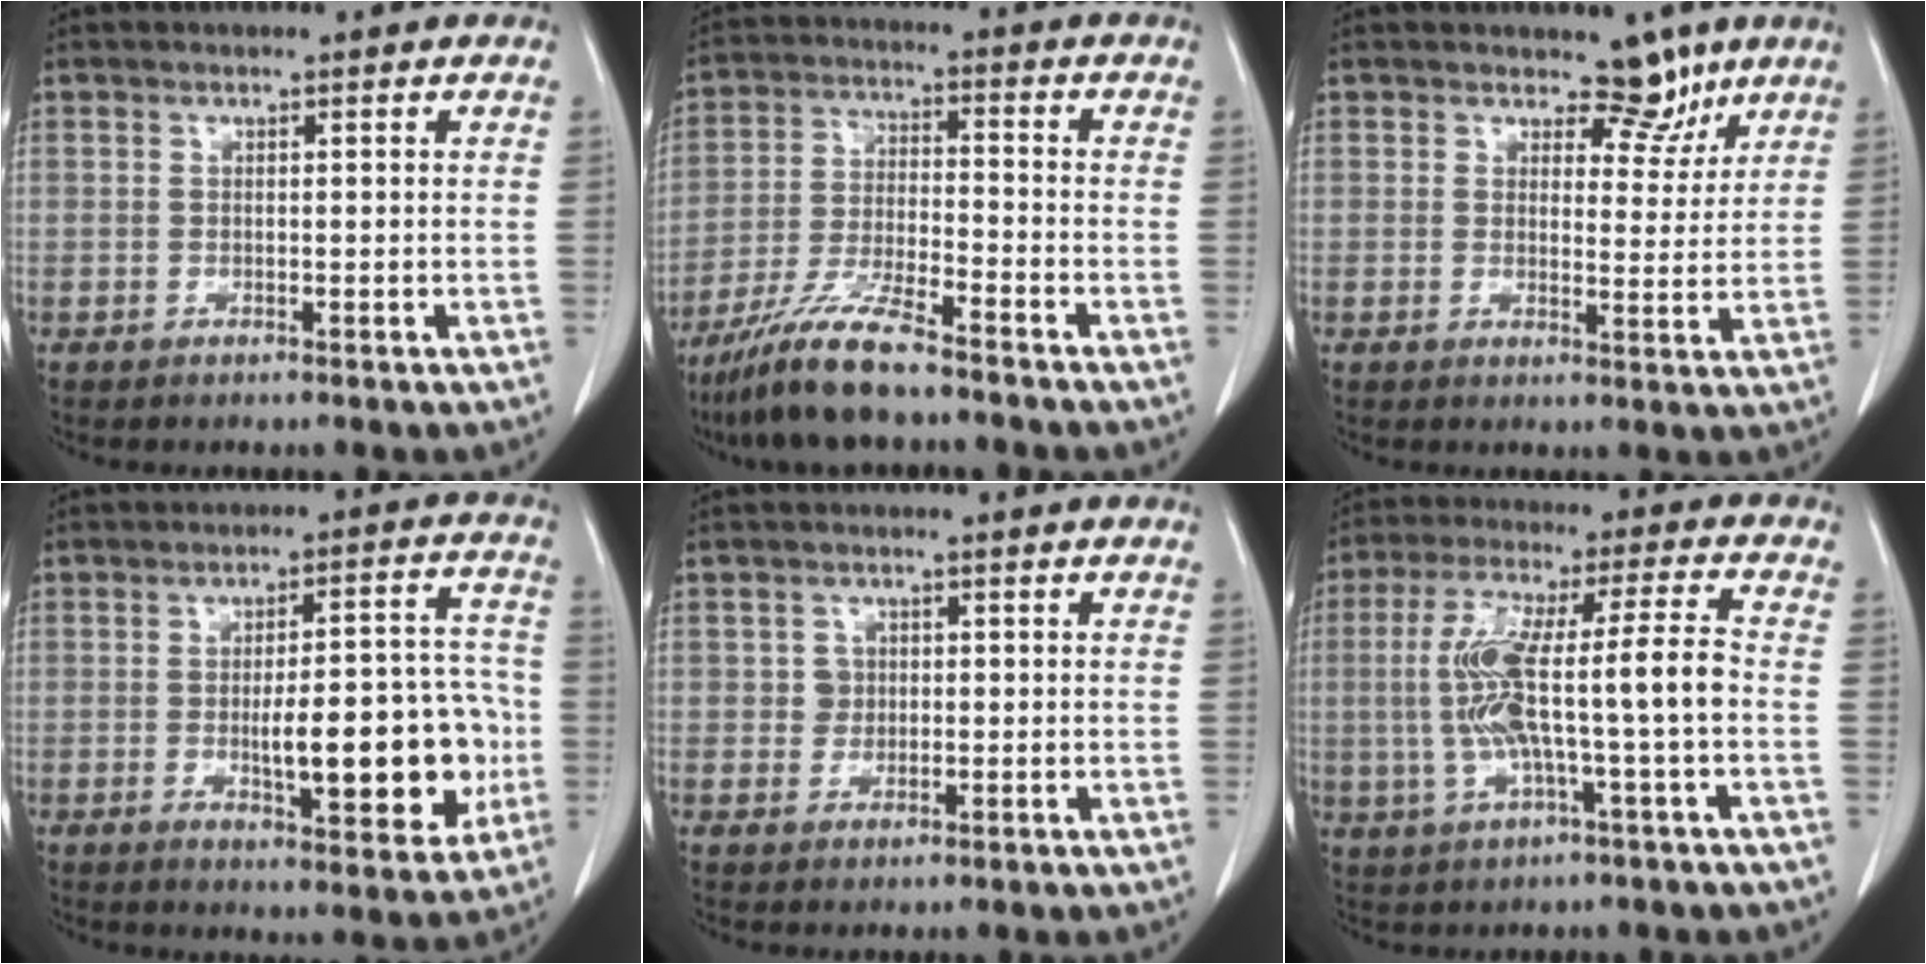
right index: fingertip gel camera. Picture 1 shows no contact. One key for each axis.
{"total": 9.8, "fx": -7.7, "fy": 0.7, "fz": 5.9, "tx": -0.120, "ty": -0.024, "tz": -0.147}
{"total": 5.3, "fx": 4.0, "fy": 2.7, "fz": 1.9, "tx": -0.004, "ty": -0.005, "tz": 0.058}
{"total": 14.2, "fx": -2.6, "fy": 4.3, "fz": 13.3, "tx": -0.177, "ty": 0.022, "tz": -0.026}
{"total": 2.3, "fx": 0.2, "fy": 2.2, "fz": 0.7, "tx": -0.004, "ty": 0.006, "tz": 0.006}
{"total": 12.5, "fx": -1.2, "fy": 0.7, "fz": 12.4, "tx": -0.243, "ty": 0.026, "tz": -0.020}